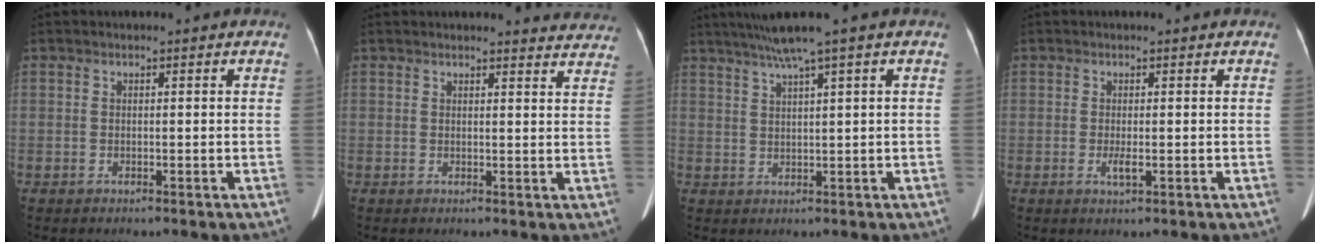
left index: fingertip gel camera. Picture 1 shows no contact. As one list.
[{"total": 9.1, "force": [8.9, 1.6, 1.2], "torque": [0.019, -0.017, 0.067]}, {"total": 5.4, "force": [3.7, -1.3, 3.7], "torque": [-0.069, 0.016, 0.067]}, {"total": 1.7, "force": [-0.1, 0.4, 1.7], "torque": [-0.031, -0.001, -0.003]}]